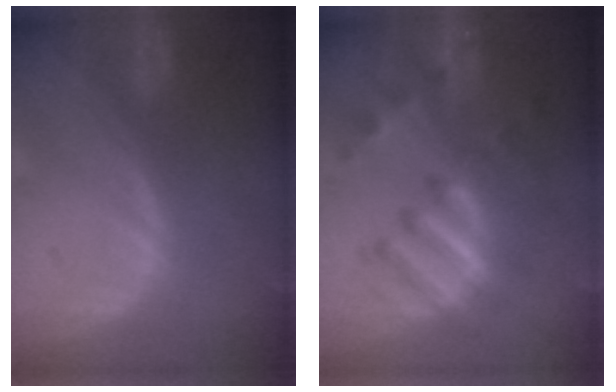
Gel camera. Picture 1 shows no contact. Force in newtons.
{"total": 9.1, "press": 8.5, "slide": 3.1}